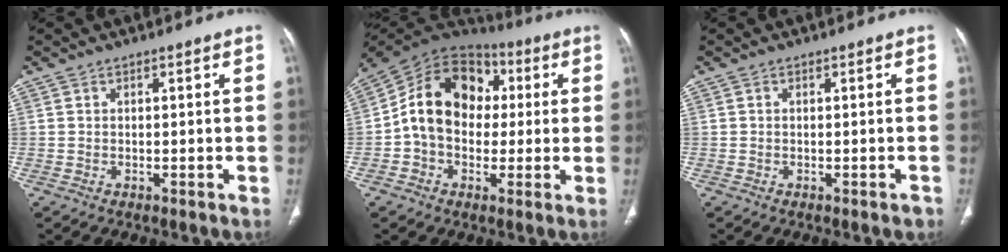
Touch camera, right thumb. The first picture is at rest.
{"total": 16.2, "force": [0.8, 12.4, 10.4], "torque": [-0.148, 0.042, 0.002]}
{"total": 1.1, "force": [-0.6, 0.4, 0.8], "torque": [-0.008, -0.001, -0.007]}